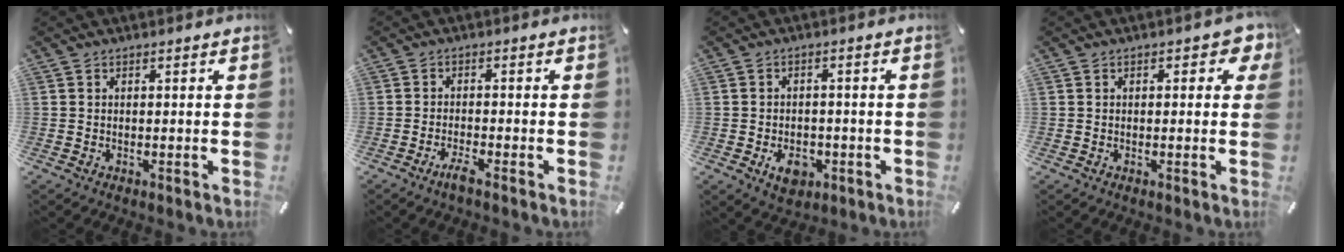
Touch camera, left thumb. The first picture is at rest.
{"total": 3.1, "force": [-2.4, 0.3, 1.9], "torque": [-0.044, 0.003, -0.047]}
{"total": 6.0, "force": [-2.3, 4.2, 3.6], "torque": [-0.059, 0.003, -0.044]}
{"total": 3.7, "force": [0.9, 2.0, 3.1], "torque": [-0.038, 0.001, 0.009]}